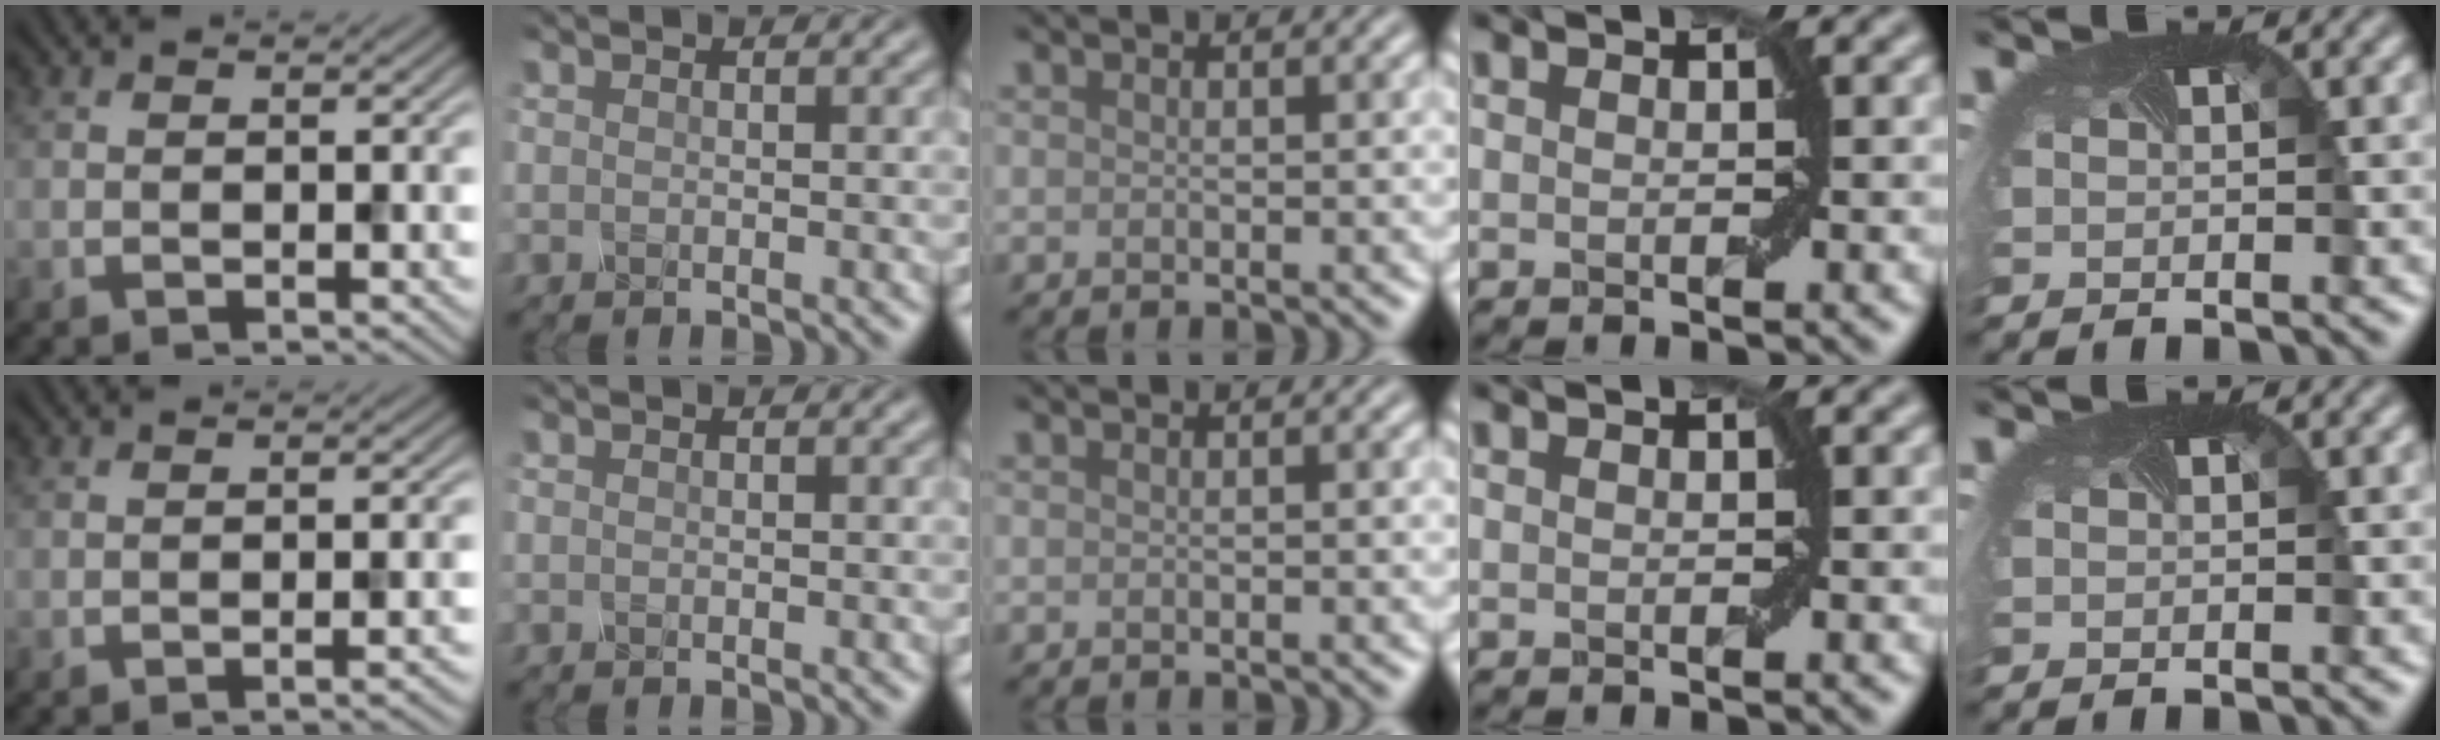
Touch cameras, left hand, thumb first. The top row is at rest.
{"thumb": {"total": 2.0, "force": [-1.0, 0.4, 1.7], "torque": [-0.013, 0.004, -0.023]}}